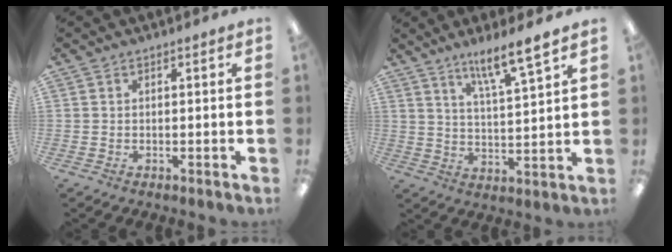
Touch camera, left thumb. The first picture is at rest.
{"total": 9.1, "force": [7.3, 0.7, 5.3], "torque": [-0.090, -0.048, 0.122]}